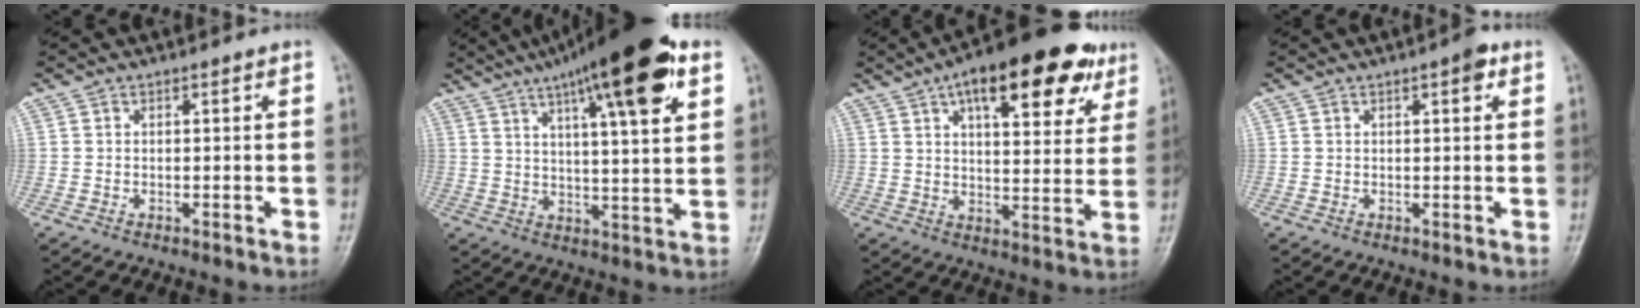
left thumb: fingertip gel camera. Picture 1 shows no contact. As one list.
[{"total": 20.1, "force": [10.6, 4.3, 16.5], "torque": [-0.241, -0.013, 0.160]}, {"total": 20.4, "force": [10.7, 8.2, 15.4], "torque": [-0.187, -0.014, 0.150]}, {"total": 2.6, "force": [1.3, 0.8, 2.1], "torque": [-0.023, 0.000, 0.013]}]